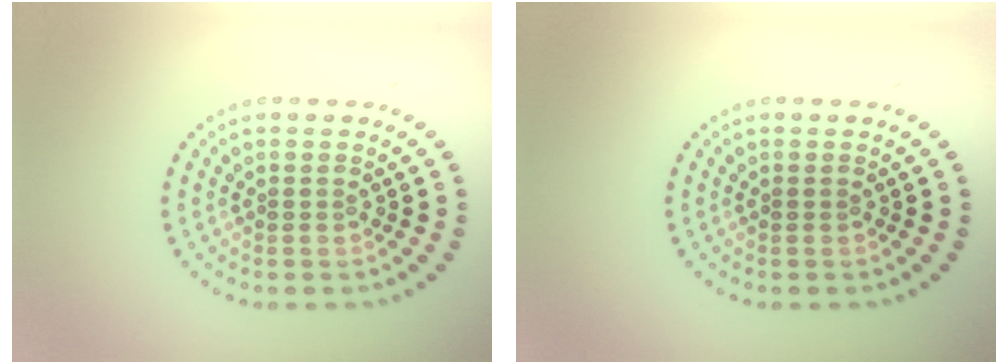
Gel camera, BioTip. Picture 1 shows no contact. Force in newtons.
{"total": 0.0}